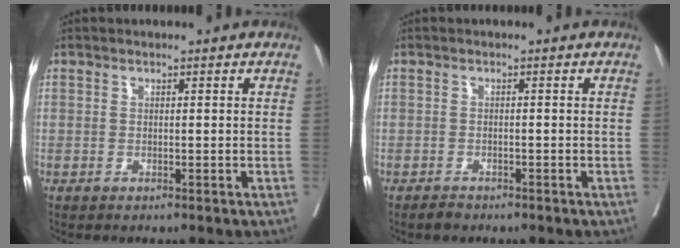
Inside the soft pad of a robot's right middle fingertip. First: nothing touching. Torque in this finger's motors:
{"motor_torque": [0.05, -0.03, -0.01, 0.00]}